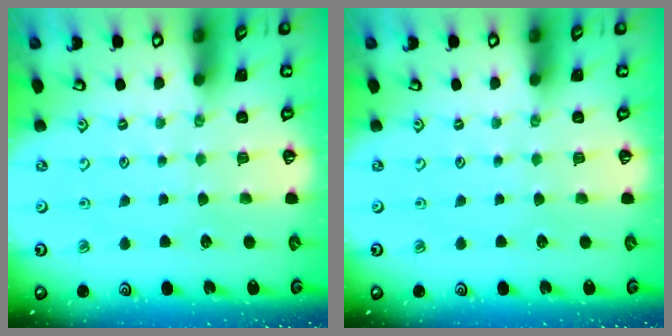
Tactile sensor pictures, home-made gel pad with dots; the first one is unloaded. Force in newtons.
{"total": 0.0}